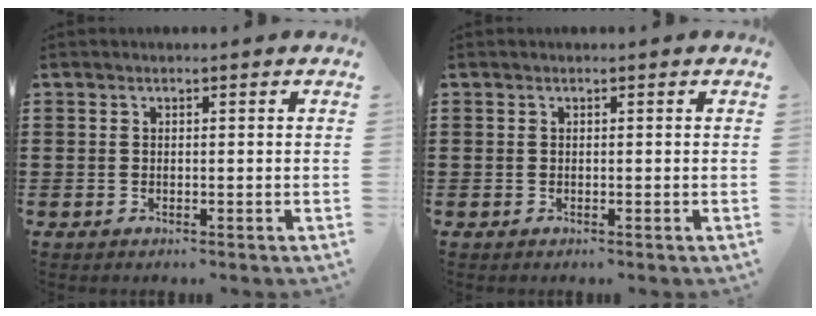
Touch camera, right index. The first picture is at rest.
{"total": 0.0}